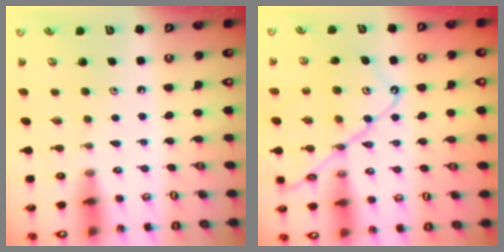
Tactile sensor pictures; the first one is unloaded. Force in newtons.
{"total": 13.9, "press": 13.9, "slide": 1.5}